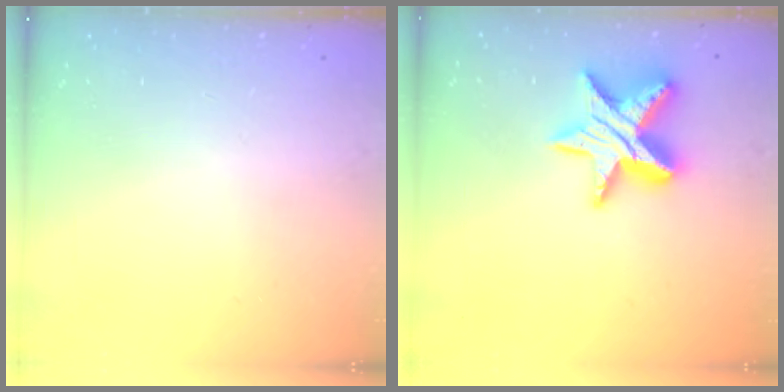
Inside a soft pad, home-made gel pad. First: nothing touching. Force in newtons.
{"total": 14.3, "press": 14.3, "slide": 1.1}